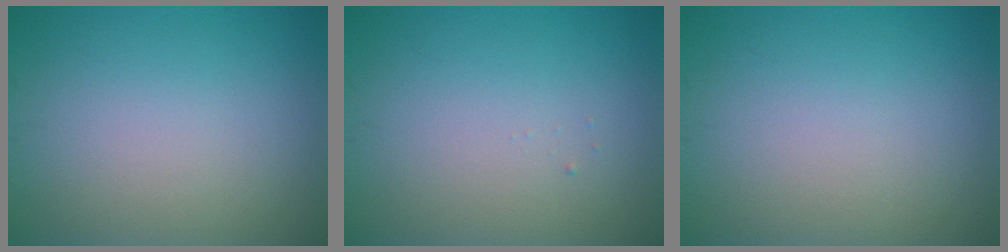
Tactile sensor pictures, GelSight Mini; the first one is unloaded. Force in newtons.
{"total": 0.0}
{"total": 0.0}